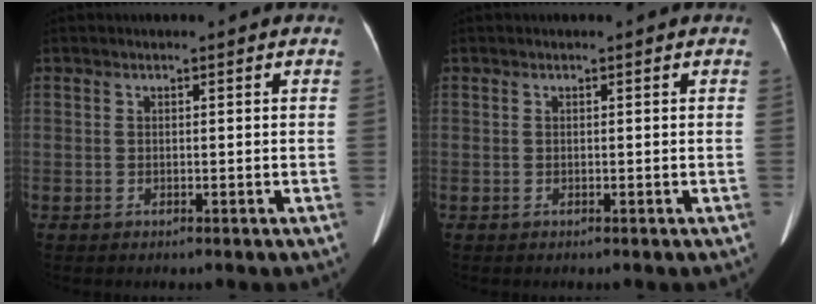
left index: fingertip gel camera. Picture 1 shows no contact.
{"total": 0.0}